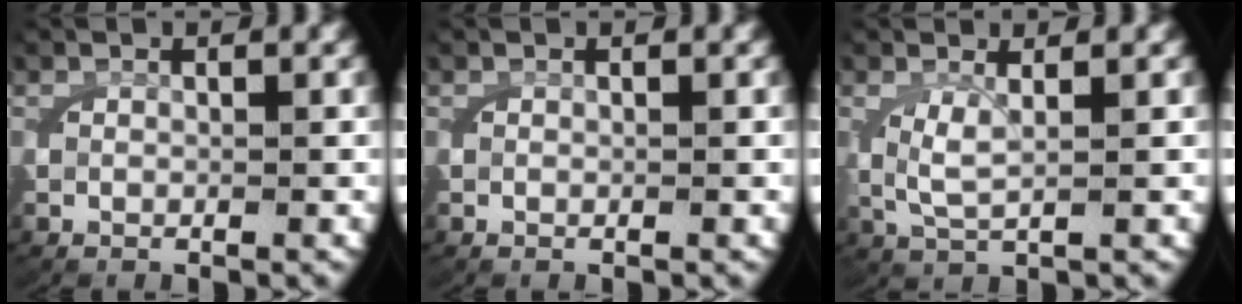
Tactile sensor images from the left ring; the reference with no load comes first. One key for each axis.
{"total": 0.0}
{"total": 2.9, "fx": 0.7, "fy": 1.4, "fz": 2.5, "tx": -0.073, "ty": -0.011, "tz": 0.021}